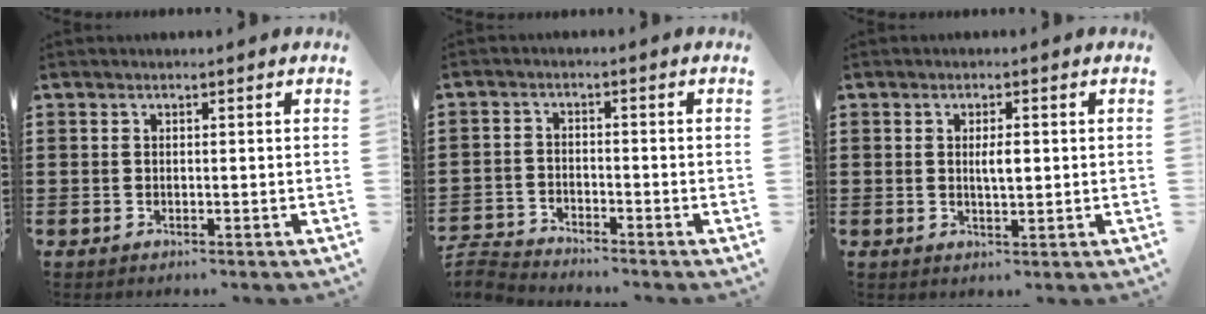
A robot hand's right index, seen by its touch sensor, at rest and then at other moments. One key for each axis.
{"total": 3.4, "fx": -3.3, "fy": 0.3, "fz": -0.1, "tx": -0.013, "ty": -0.002, "tz": -0.075}
{"total": 2.7, "fx": 0.3, "fy": 0.8, "fz": 2.6, "tx": -0.051, "ty": 0.001, "tz": 0.003}